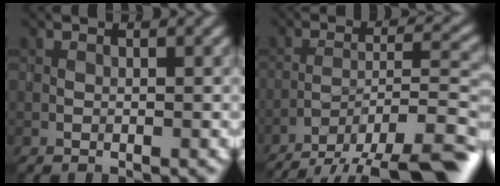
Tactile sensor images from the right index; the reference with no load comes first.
{"total": 12.7, "force": [-10.3, 3.1, 6.8], "torque": [-0.102, -0.004, -0.148]}